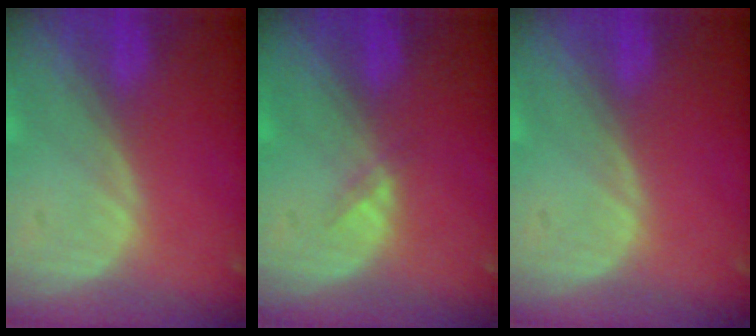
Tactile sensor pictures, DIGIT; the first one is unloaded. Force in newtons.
{"total": 1.3, "press": 0.9, "slide": 0.9}
{"total": 0.0}